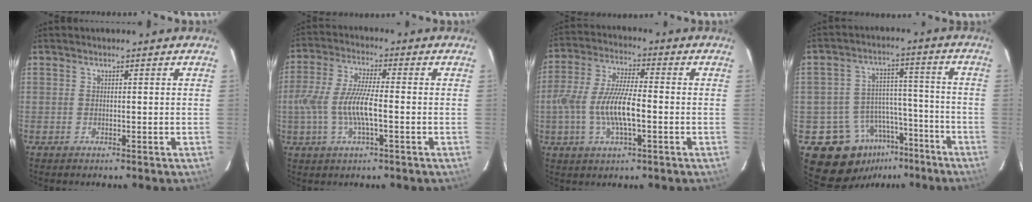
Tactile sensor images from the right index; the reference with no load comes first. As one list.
[{"total": 10.0, "force": [-2.1, 2.4, 9.5], "torque": [-0.196, -0.001, -0.041]}, {"total": 11.7, "force": [-2.6, 3.5, 10.8], "torque": [-0.223, 0.000, -0.052]}, {"total": 13.3, "force": [-8.7, 9.5, 3.2], "torque": [-0.070, 0.051, -0.111]}]